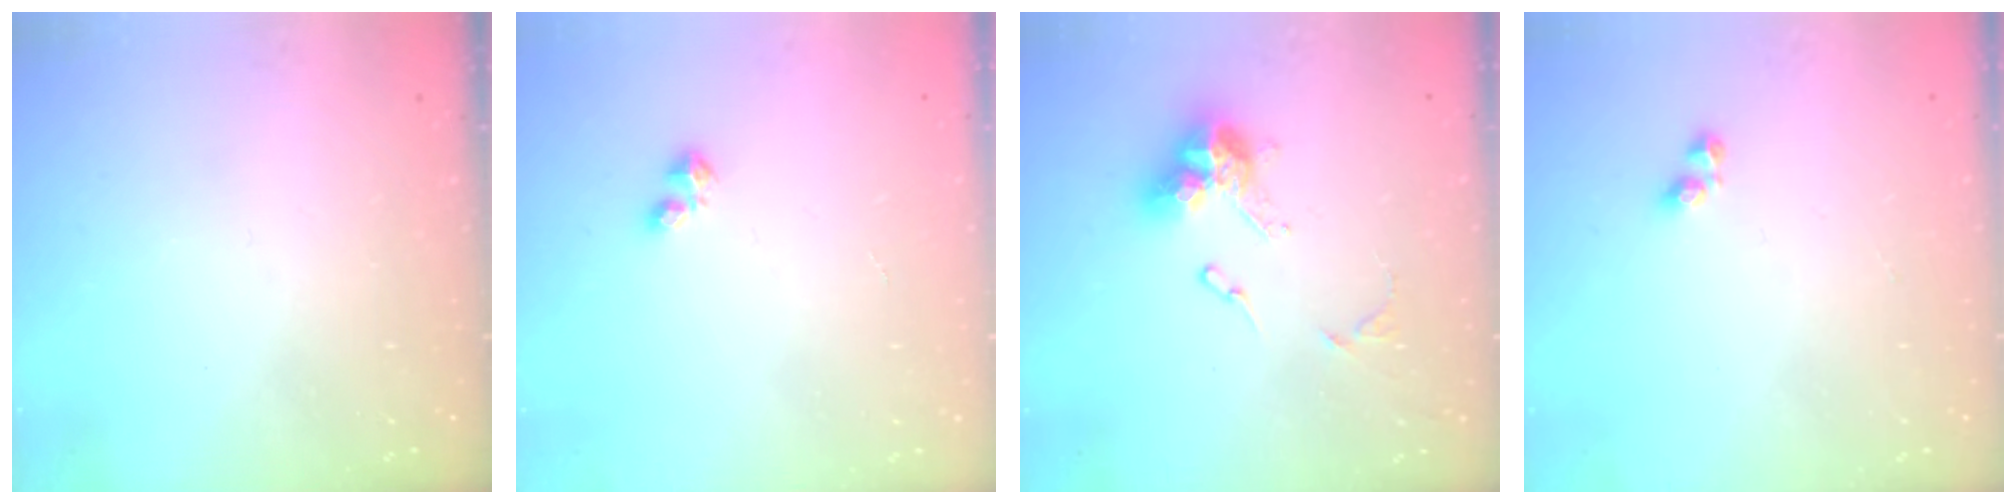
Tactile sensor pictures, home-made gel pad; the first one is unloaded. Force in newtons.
{"total": 2.4, "press": 2.4, "slide": 0.5}
{"total": 12.3, "press": 12.3, "slide": 1.2}
{"total": 2.9, "press": 2.9, "slide": 0.4}